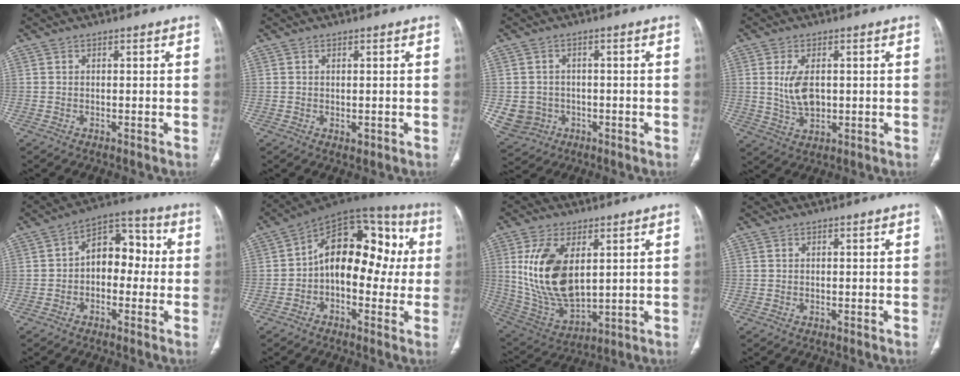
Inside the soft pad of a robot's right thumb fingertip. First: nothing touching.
{"total": 1.2, "force": [-0.2, 0.7, 1.0], "torque": [-0.015, -0.005, 0.003]}
{"total": 6.6, "force": [-1.3, 6.2, 1.9], "torque": [-0.031, 0.011, -0.009]}
{"total": 6.6, "force": [0.7, 3.8, 5.3], "torque": [-0.101, -0.007, 0.021]}
{"total": 9.9, "force": [-0.3, 6.7, 7.3], "torque": [-0.070, 0.040, -0.020]}
{"total": 18.2, "force": [0.3, 11.2, 14.4], "torque": [-0.161, 0.055, -0.011]}
{"total": 16.8, "force": [3.8, 9.0, 13.7], "torque": [-0.261, -0.022, 0.089]}
{"total": 0.0}